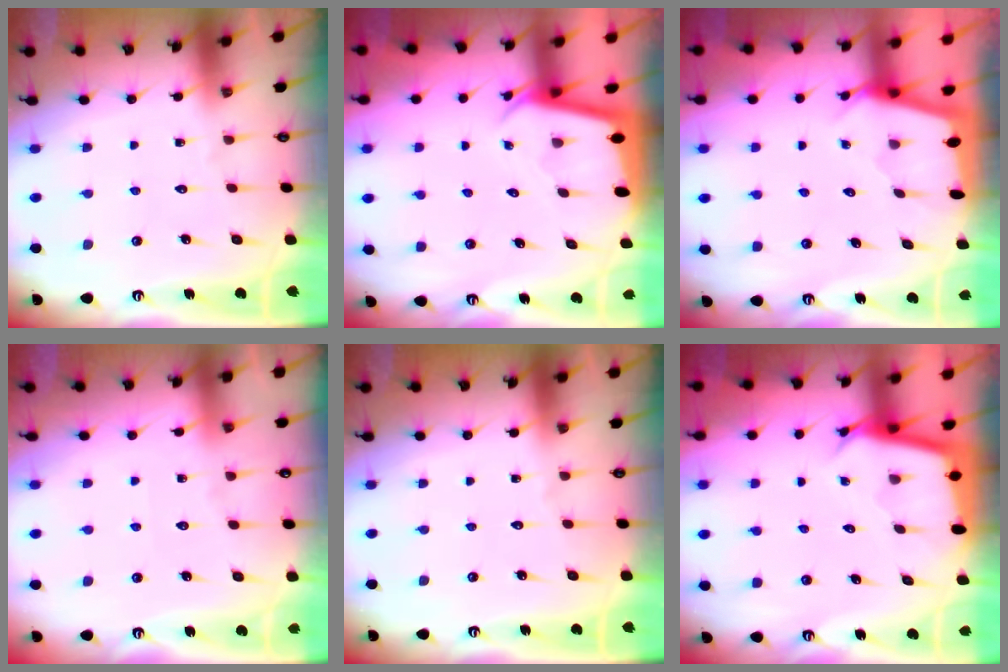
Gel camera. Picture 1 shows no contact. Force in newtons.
{"total": 2.2, "press": 2.2, "slide": 0.1}
{"total": 2.2, "press": 2.2, "slide": 0.3}
{"total": 2.8, "press": 2.8, "slide": 0.4}
{"total": 0.0}
{"total": 2.7, "press": 2.7, "slide": 0.0}